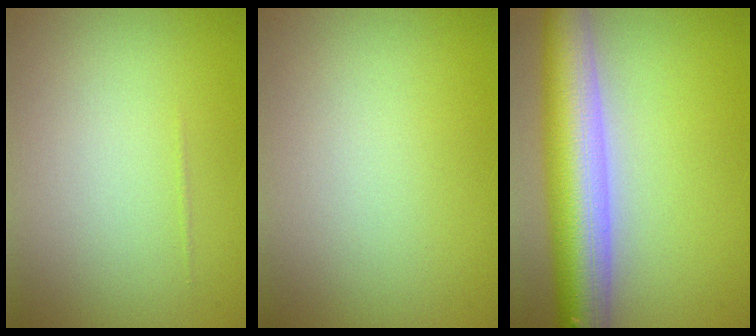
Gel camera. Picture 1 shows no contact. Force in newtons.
{"total": 0.0}
{"total": 9.6, "press": 9.6, "slide": 0.6}